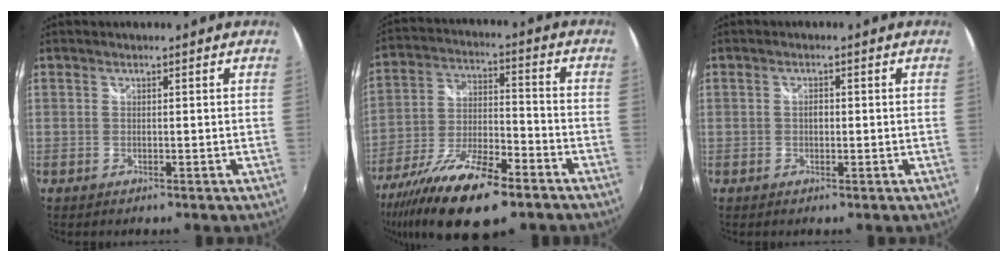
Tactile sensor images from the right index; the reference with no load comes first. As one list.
[{"total": 20.8, "force": [-13.9, 6.5, 14.0], "torque": [-0.278, -0.050, -0.243]}, {"total": 1.2, "force": [-0.1, 0.8, 0.9], "torque": [-0.016, 0.004, -0.003]}]